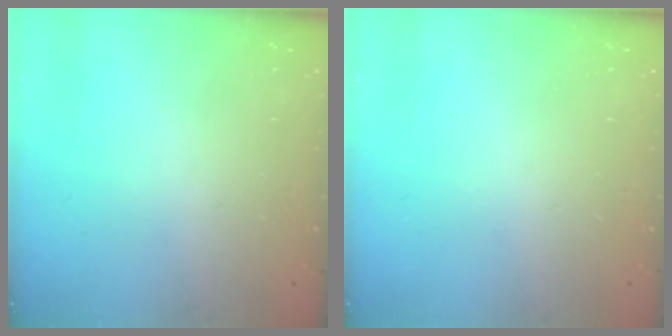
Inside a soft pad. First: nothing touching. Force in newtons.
{"total": 0.0}